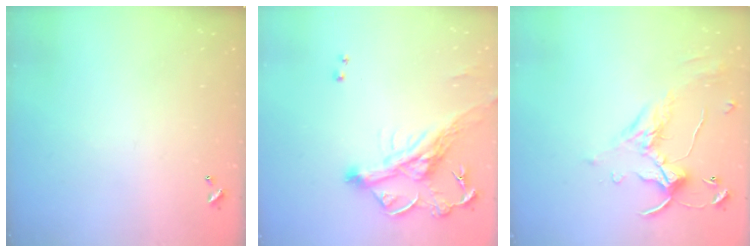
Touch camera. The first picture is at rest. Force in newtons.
{"total": 5.2, "press": 4.8, "slide": 1.8}
{"total": 1.1, "press": 0.5, "slide": 1.0}